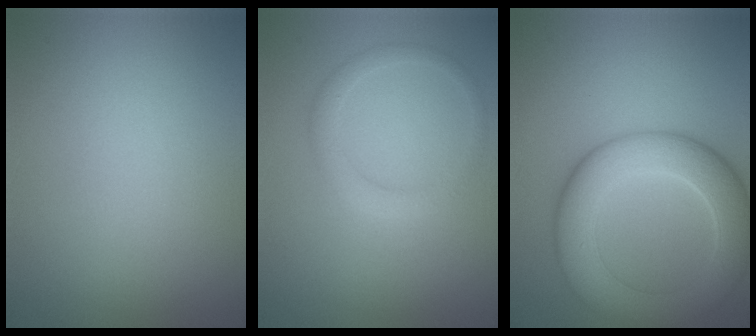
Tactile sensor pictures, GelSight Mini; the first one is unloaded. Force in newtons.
{"total": 1.8, "press": 1.8, "slide": 0.0}
{"total": 8.1, "press": 8.1, "slide": 0.3}